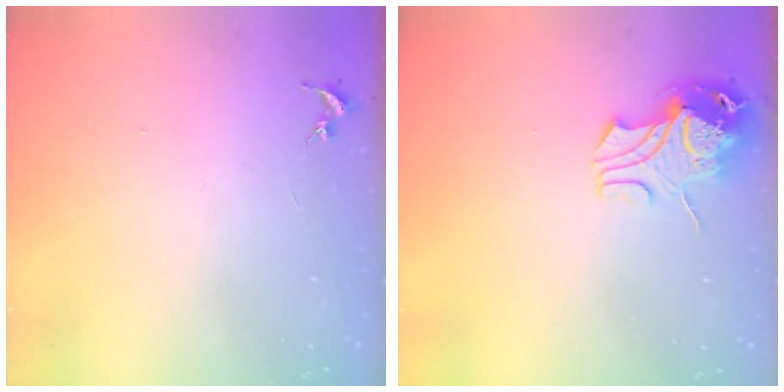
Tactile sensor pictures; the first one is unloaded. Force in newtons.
{"total": 11.5, "press": 11.4, "slide": 1.2}